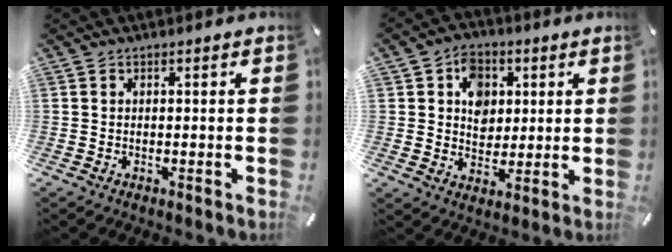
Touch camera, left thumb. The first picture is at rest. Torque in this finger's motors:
{"motor_torque": [1.21, 1.29, 0.67, -0.44, 0.24]}